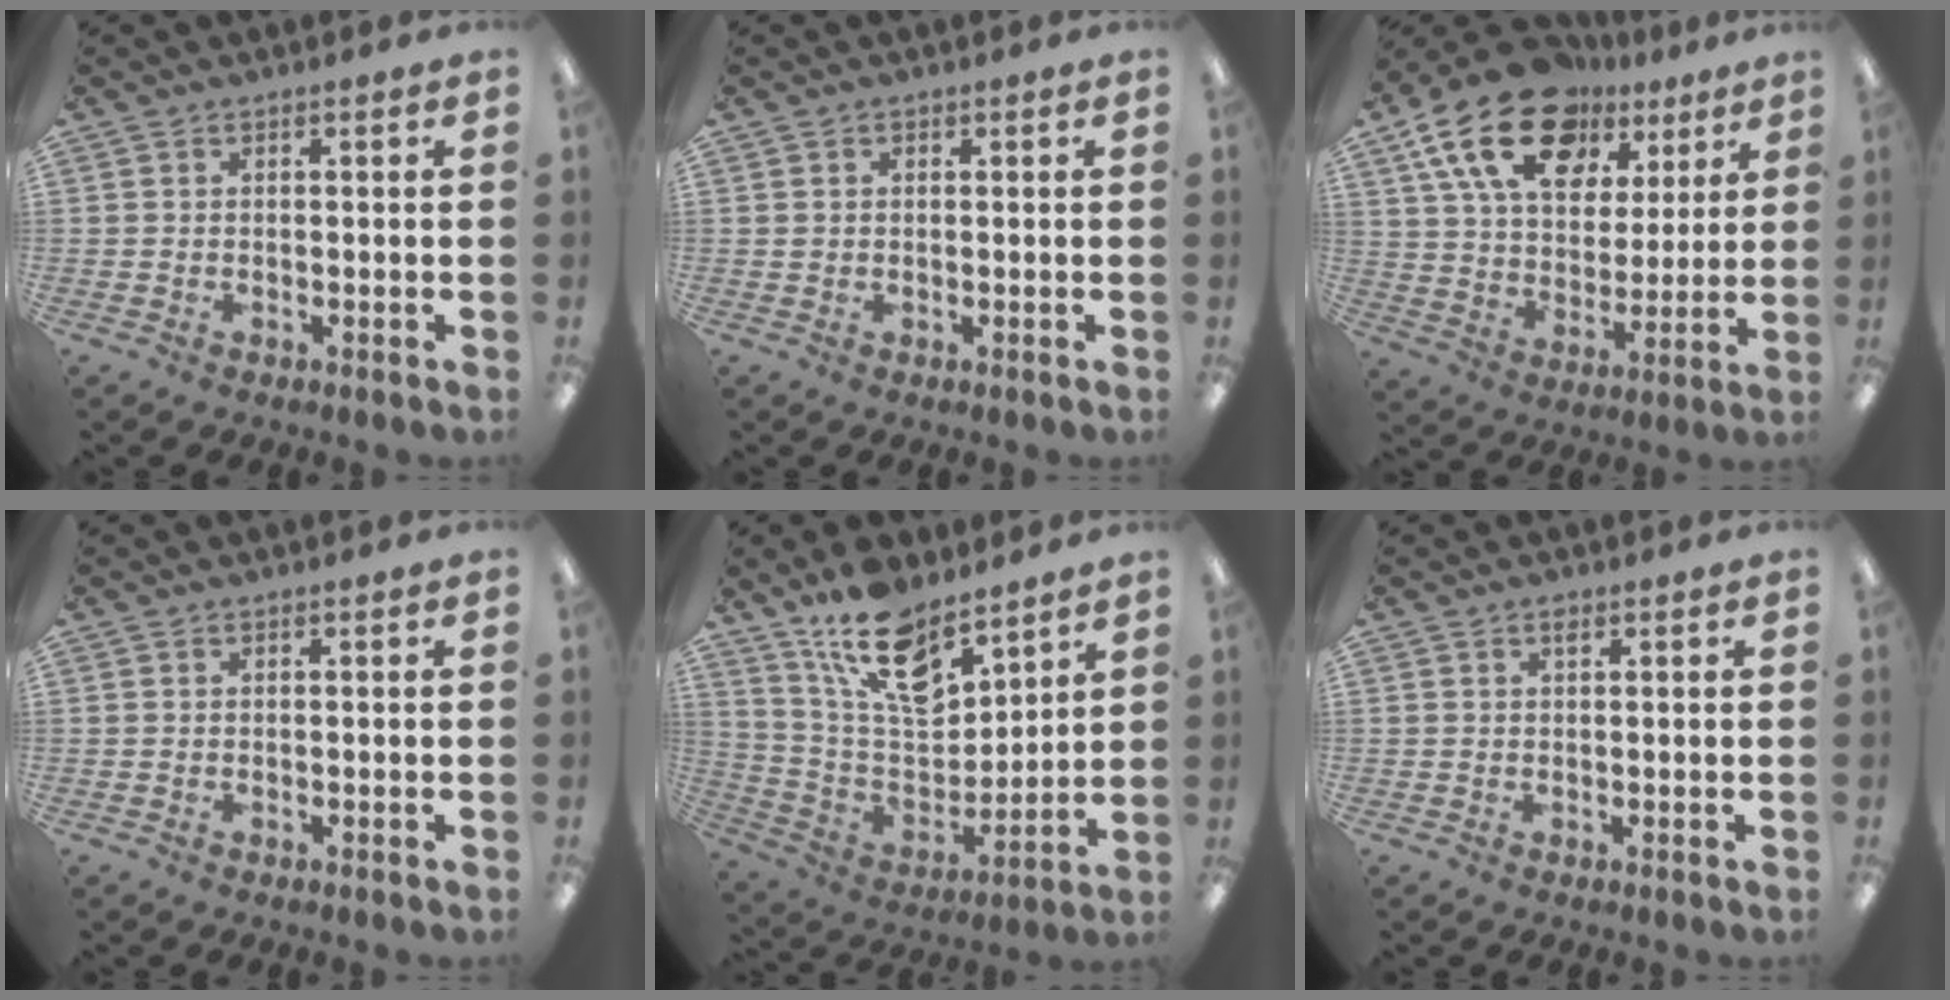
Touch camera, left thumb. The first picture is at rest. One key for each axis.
{"total": 0.7, "fx": 0.2, "fy": 0.7, "fz": 0.1, "tx": -0.003, "ty": 0.006, "tz": 0.002}
{"total": 20.0, "fx": 11.8, "fy": 12.2, "fz": 10.6, "tx": -0.189, "ty": -0.053, "tz": 0.214}
{"total": 0.0}
{"total": 16.6, "fx": 11.7, "fy": 7.5, "fz": 9.0, "tx": -0.170, "ty": -0.062, "tz": 0.213}
{"total": 1.0, "fx": 0.7, "fy": 0.4, "fz": 0.7, "tx": -0.017, "ty": 0.003, "tz": 0.011}